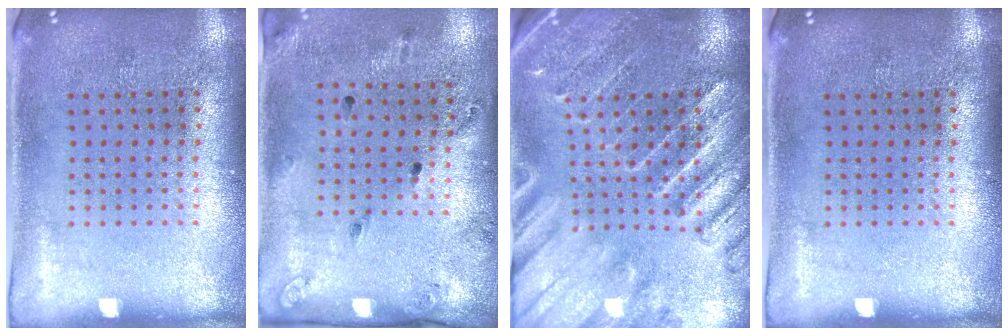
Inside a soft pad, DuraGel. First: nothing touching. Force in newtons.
{"total": 1.9, "press": 1.1, "slide": 1.5}
{"total": 3.2, "press": 2.9, "slide": 1.2}
{"total": 0.0}